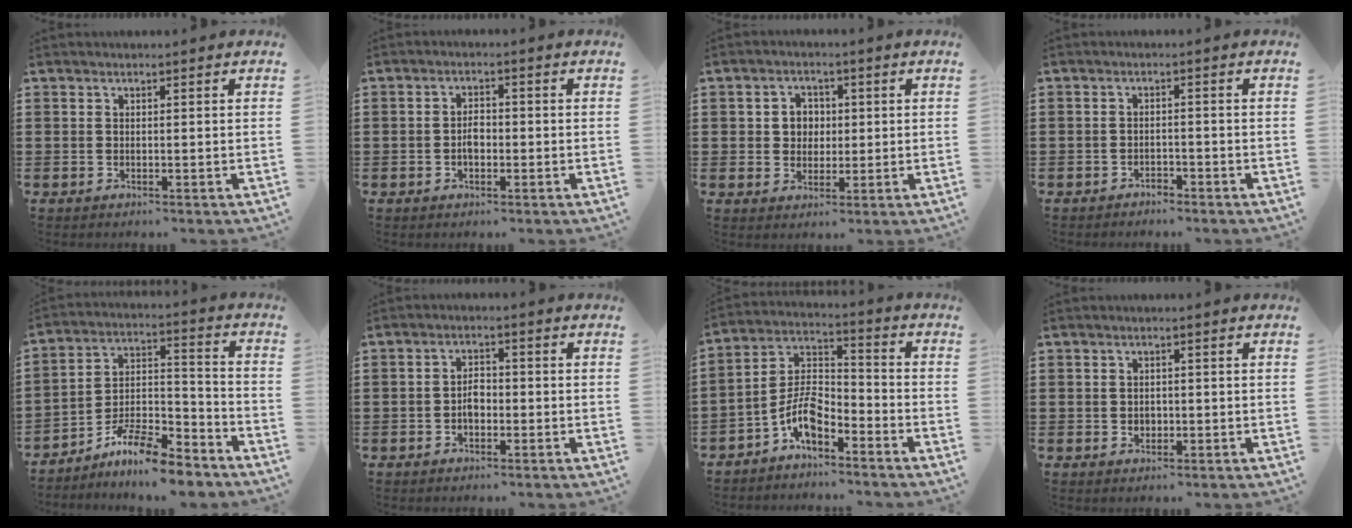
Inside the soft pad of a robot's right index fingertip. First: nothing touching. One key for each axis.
{"total": 2.4, "fx": -0.6, "fy": 1.3, "fz": 1.9, "tx": -0.037, "ty": 0.004, "tz": -0.012}
{"total": 3.9, "fx": 0.4, "fy": 3.6, "fz": 1.4, "tx": -0.042, "ty": 0.013, "tz": 0.003}
{"total": 1.8, "fx": -1.8, "fy": 0.2, "fz": 0.0, "tx": -0.006, "ty": 0.000, "tz": -0.039}
{"total": 10.1, "fx": -9.1, "fy": 1.4, "fz": 4.2, "tx": -0.071, "ty": 0.026, "tz": -0.173}
{"total": 2.8, "fx": -0.8, "fy": 1.7, "fz": 2.0, "tx": -0.047, "ty": 0.000, "tz": -0.018}
{"total": 7.4, "fx": -4.9, "fy": 3.2, "fz": 4.5, "tx": -0.107, "ty": -0.004, "tz": -0.101}
{"total": 1.2, "fx": 0.1, "fy": 1.0, "fz": 0.6, "tx": -0.014, "ty": 0.007, "tz": -0.001}